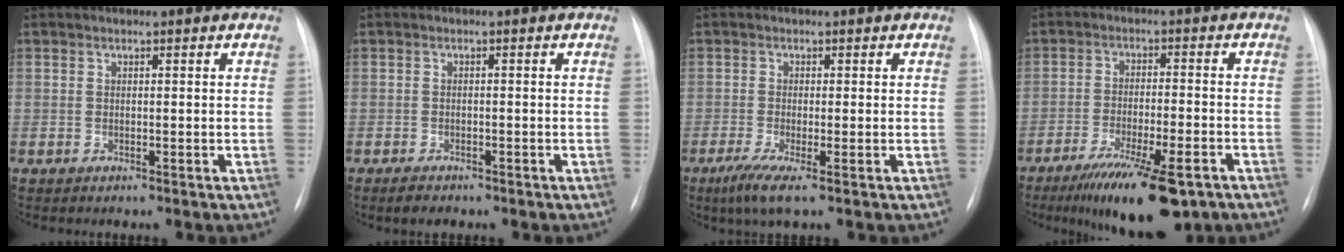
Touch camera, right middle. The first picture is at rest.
{"total": 2.2, "force": [-1.7, 1.0, 1.0], "torque": [-0.023, -0.001, -0.024]}
{"total": 4.3, "force": [-2.2, 0.3, 3.7], "torque": [-0.076, -0.016, -0.042]}
{"total": 14.0, "force": [-9.4, 3.0, 9.9], "torque": [-0.148, -0.027, -0.147]}